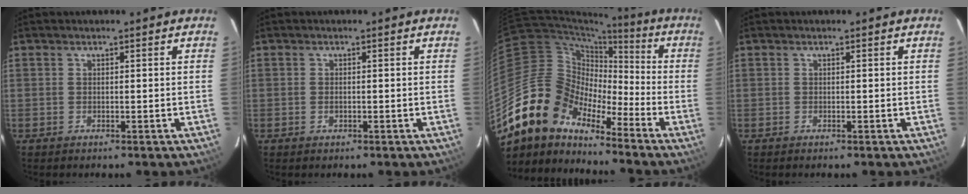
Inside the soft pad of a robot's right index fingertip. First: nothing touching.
{"total": 0.8, "force": [-0.2, 0.6, 0.5], "torque": [-0.008, 0.001, -0.003]}
{"total": 15.3, "force": [-12.4, 7.6, 4.9], "torque": [-0.092, 0.022, -0.242]}
{"total": 0.0}